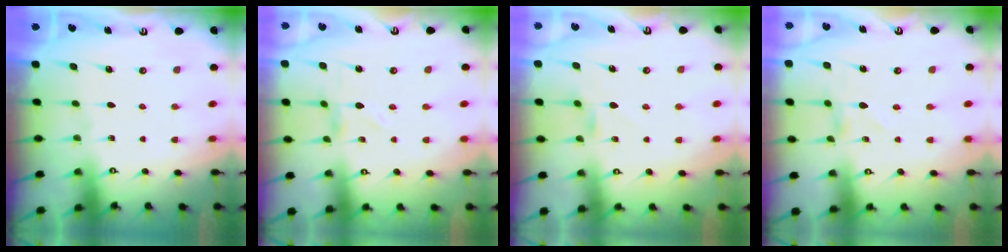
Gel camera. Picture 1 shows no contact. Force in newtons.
{"total": 0.7, "press": 0.6, "slide": 0.3}
{"total": 2.5, "press": 2.5, "slide": 0.4}
{"total": 0.0}